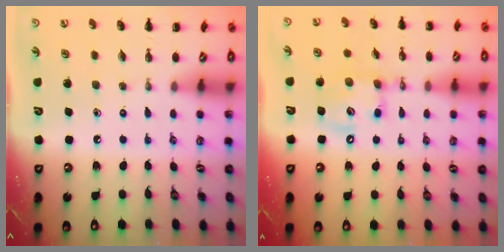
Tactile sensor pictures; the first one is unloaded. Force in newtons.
{"total": 12.4, "press": 12.2, "slide": 2.1}